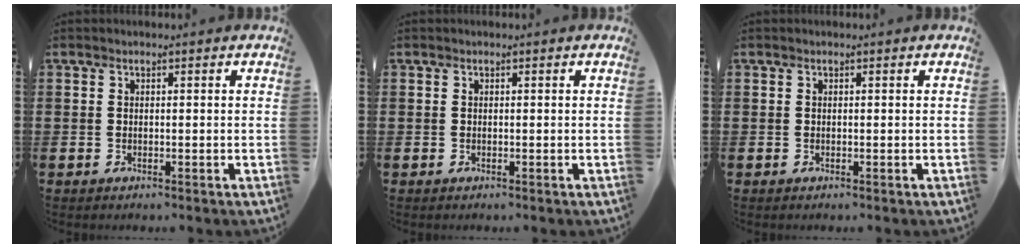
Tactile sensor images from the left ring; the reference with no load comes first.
{"total": 0.0}
{"total": 0.0}